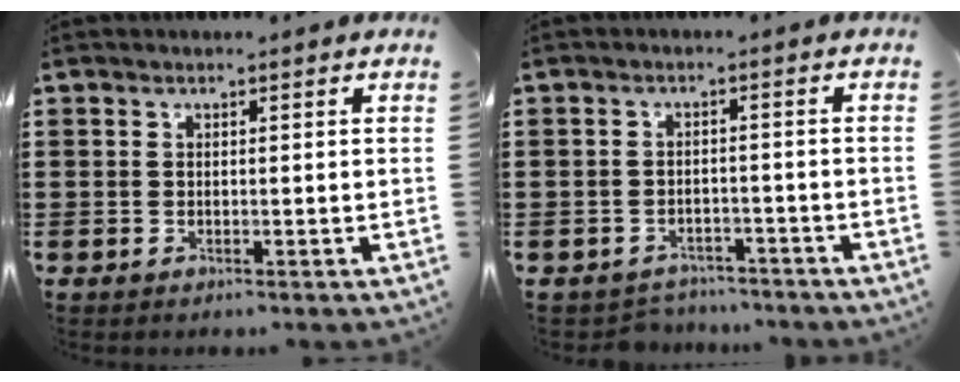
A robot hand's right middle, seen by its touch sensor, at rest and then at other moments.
{"total": 2.7, "force": [-2.6, 0.6, -0.2], "torque": [-0.004, 0.000, -0.058]}